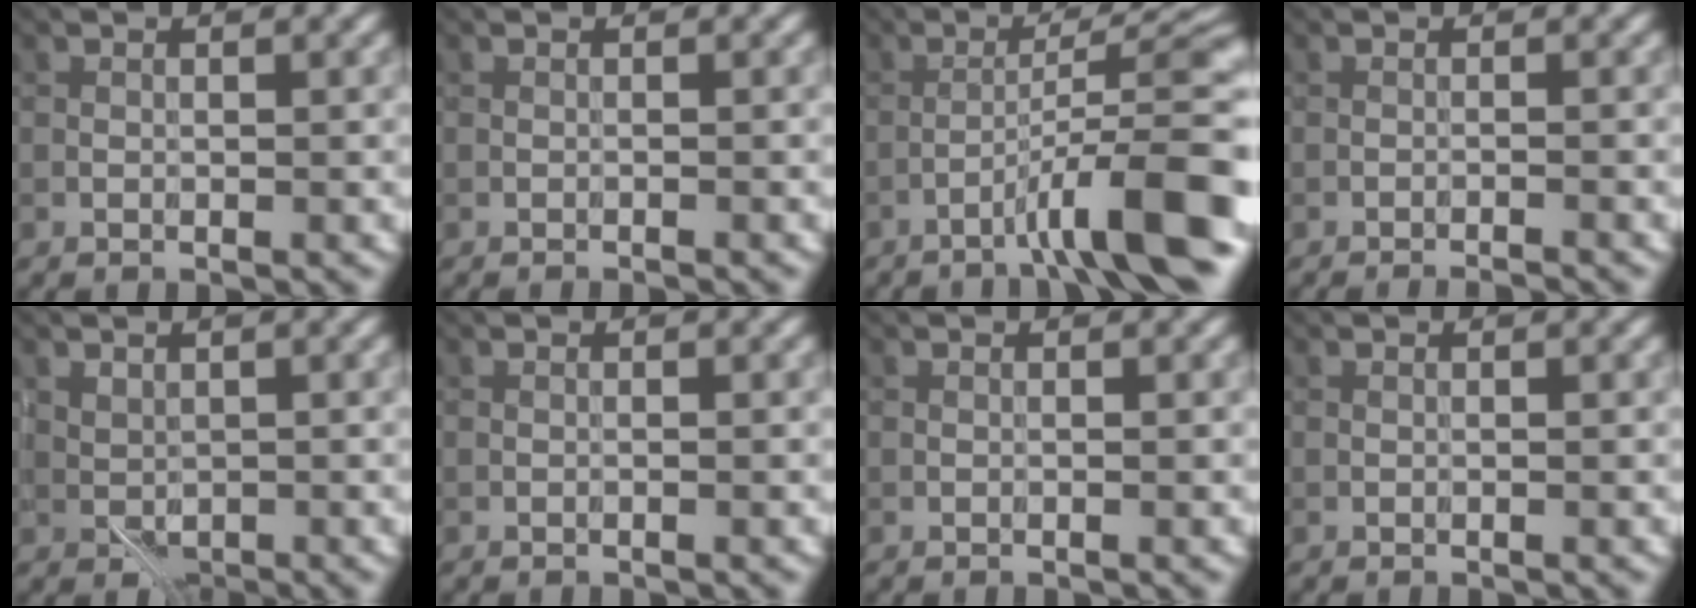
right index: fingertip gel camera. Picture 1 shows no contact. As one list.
[{"total": 0.6, "force": [-0.5, 0.1, 0.3], "torque": [0.001, 0.001, -0.010]}, {"total": 9.6, "force": [-4.8, 0.9, 8.2], "torque": [-0.117, 0.028, -0.071]}, {"total": 2.0, "force": [-1.8, 0.2, 0.9], "torque": [-0.013, 0.005, -0.029]}, {"total": 1.3, "force": [0.4, 0.9, 0.8], "torque": [-0.014, -0.003, 0.011]}, {"total": 0.0}, {"total": 0.0}, {"total": 0.0}]